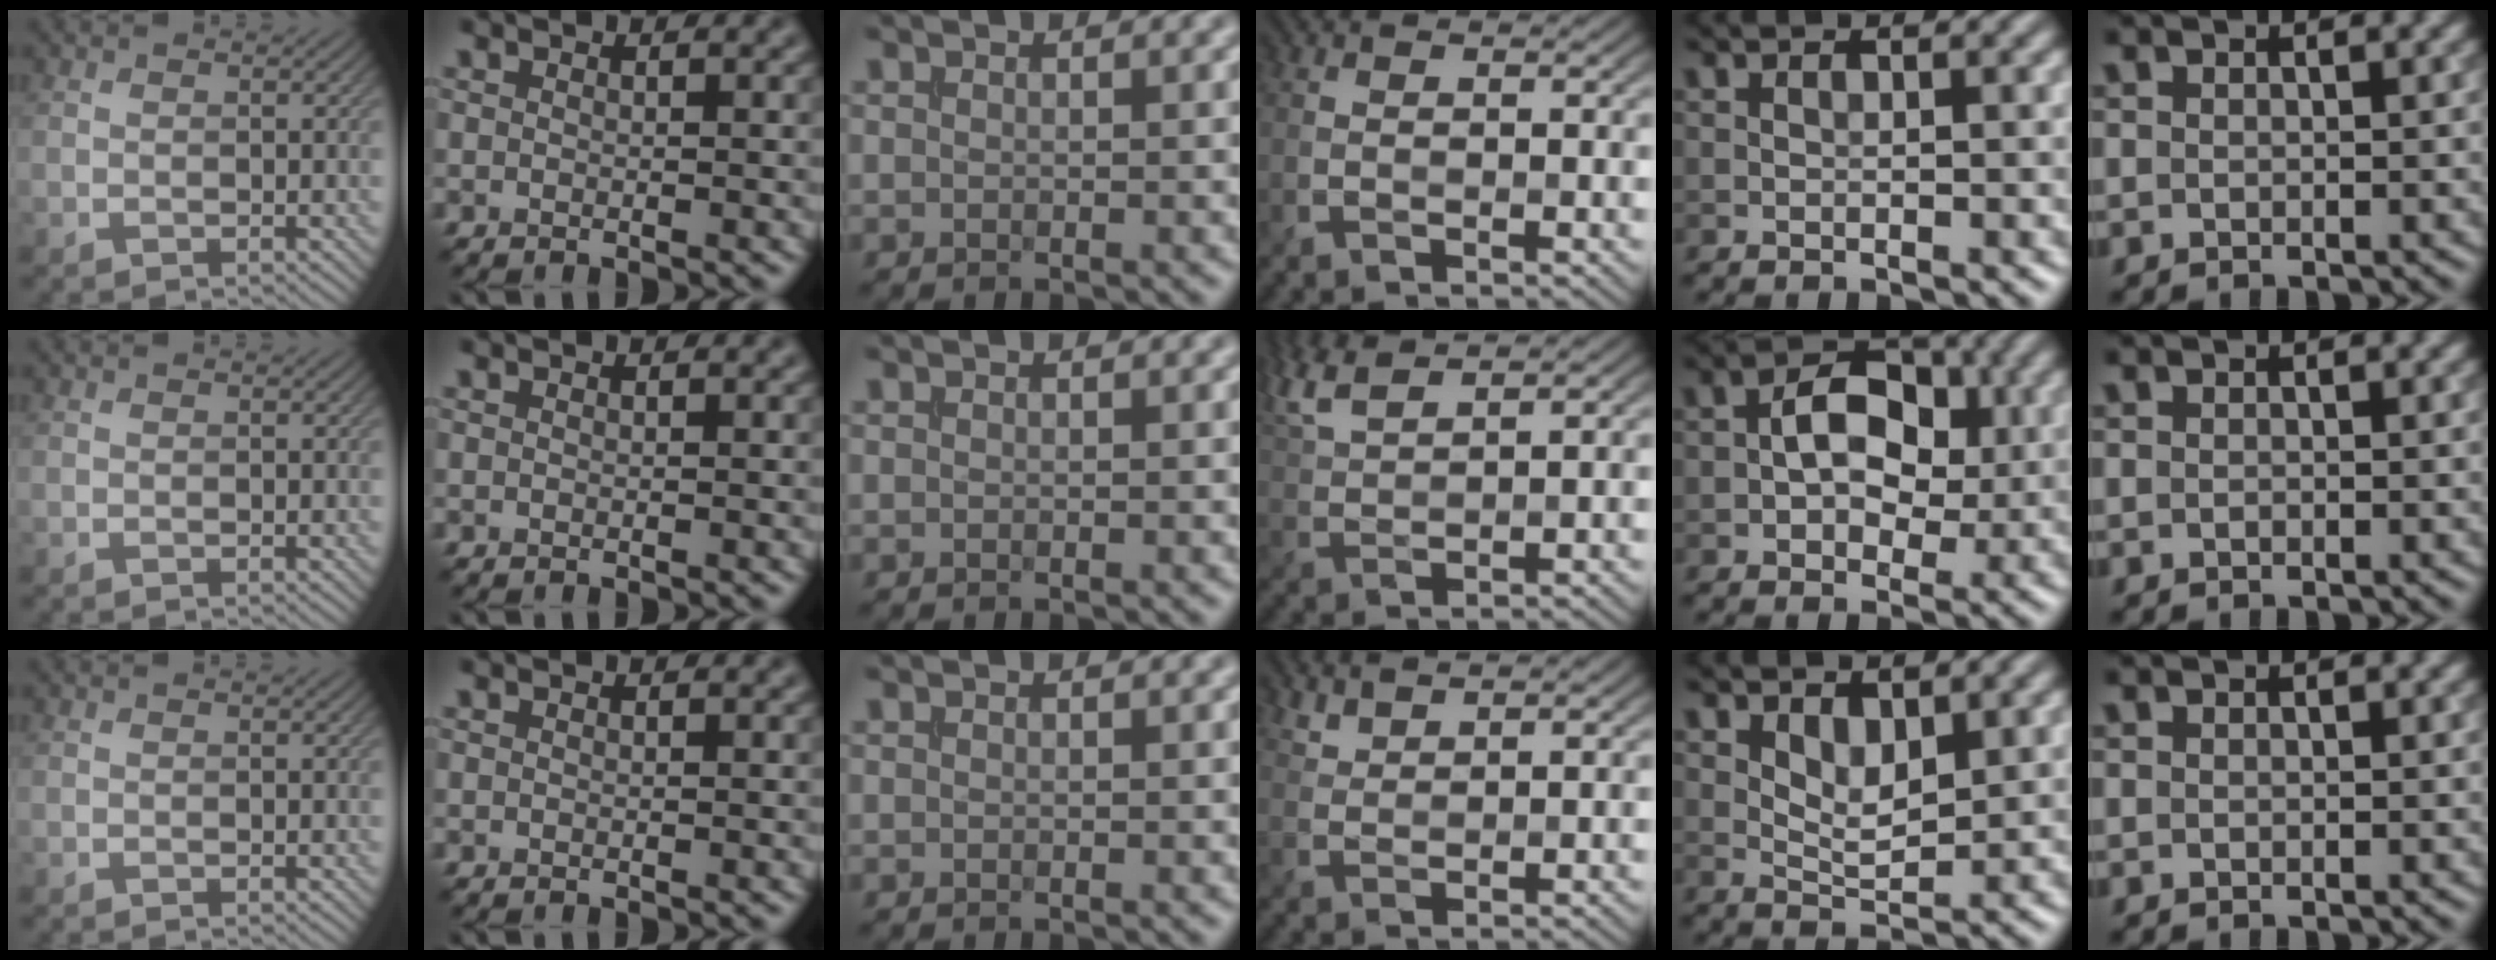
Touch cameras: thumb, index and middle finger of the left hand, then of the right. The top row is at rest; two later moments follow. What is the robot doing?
{"motion": "extract", "object": "file holder"}